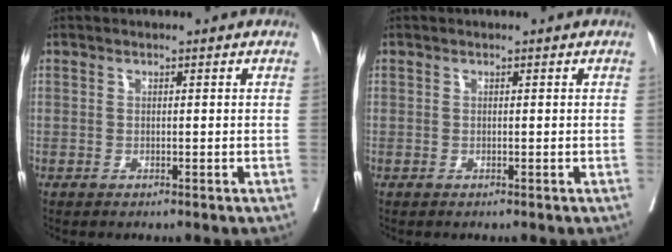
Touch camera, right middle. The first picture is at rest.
{"total": 0.0}